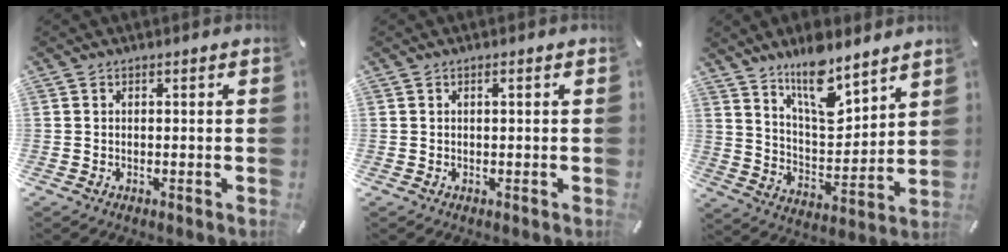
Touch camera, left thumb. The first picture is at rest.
{"total": 0.8, "force": [0.2, 0.1, 0.7], "torque": [-0.014, 0.002, 0.004]}
{"total": 13.8, "force": [10.7, 5.5, 6.8], "torque": [-0.119, -0.070, 0.193]}